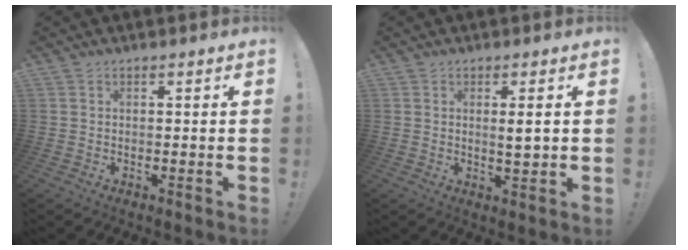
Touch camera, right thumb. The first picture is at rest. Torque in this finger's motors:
{"motor_torque": [-0.07, 0.07, -0.17, 0.30, 0.05]}